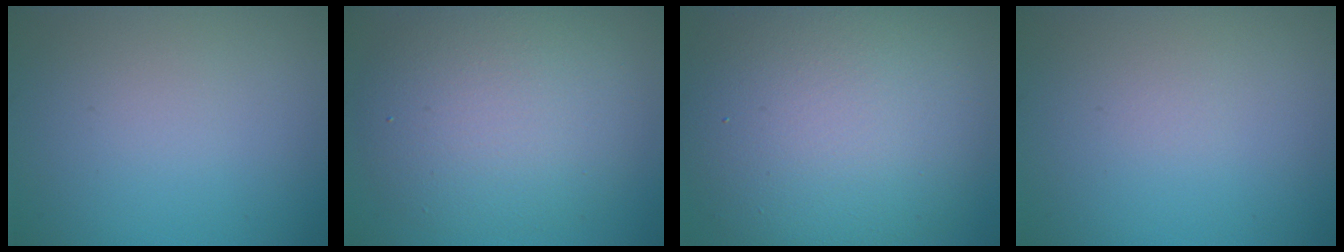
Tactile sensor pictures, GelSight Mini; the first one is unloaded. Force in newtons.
{"total": 7.5, "press": 7.5, "slide": 0.3}
{"total": 12.7, "press": 12.7, "slide": 0.6}
{"total": 0.0}